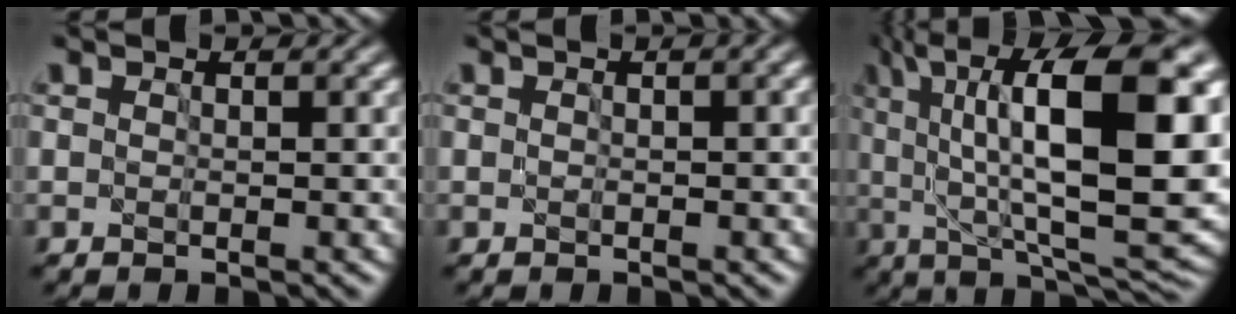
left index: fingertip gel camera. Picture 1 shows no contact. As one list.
[{"total": 1.2, "force": [0.2, 0.3, 1.2], "torque": [-0.024, 0.004, 0.000]}, {"total": 16.4, "force": [3.9, 5.4, 15.0], "torque": [-0.231, 0.012, 0.066]}]